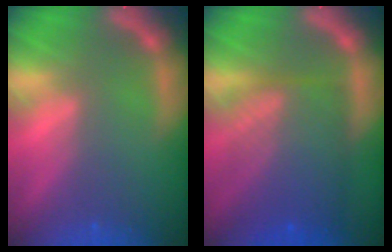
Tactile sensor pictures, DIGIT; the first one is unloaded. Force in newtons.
{"total": 9.1}